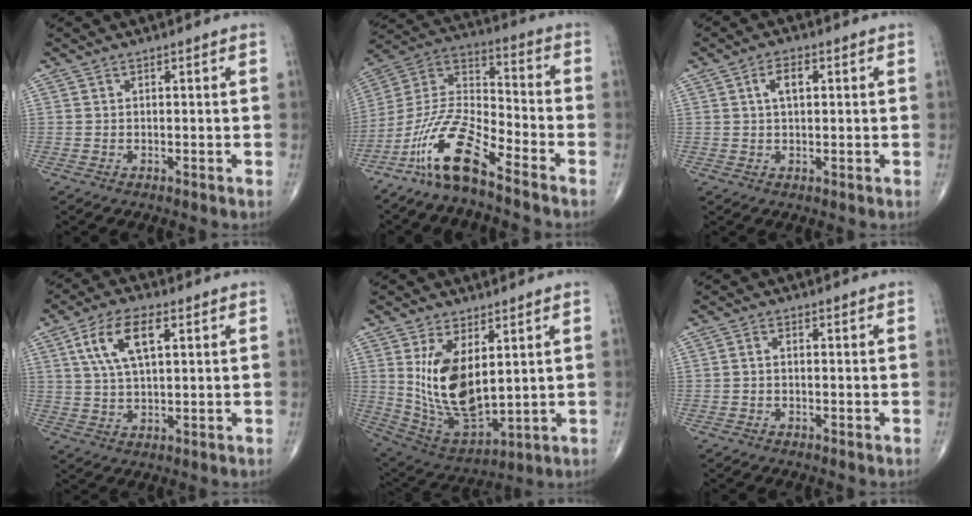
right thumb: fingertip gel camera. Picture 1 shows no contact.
{"total": 14.4, "force": [-10.1, 3.6, 9.7], "torque": [-0.195, 0.070, -0.201]}
{"total": 4.0, "force": [1.1, 2.0, 3.2], "torque": [-0.057, 0.004, 0.018]}
{"total": 10.4, "force": [3.7, 4.6, 8.5], "torque": [-0.164, 0.003, 0.070]}
{"total": 15.5, "force": [3.5, 8.0, 12.8], "torque": [-0.224, -0.024, 0.091]}
{"total": 1.1, "force": [-0.3, 0.7, 0.8], "torque": [-0.012, 0.004, -0.007]}